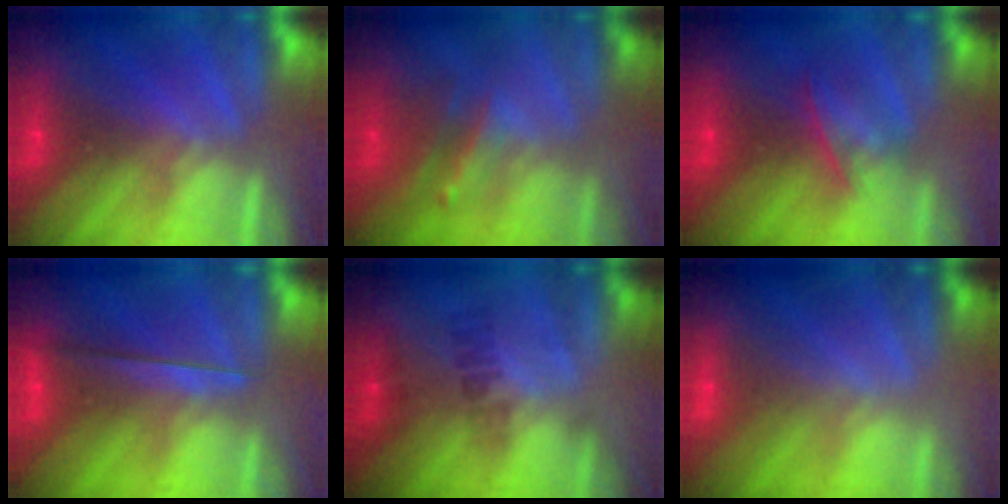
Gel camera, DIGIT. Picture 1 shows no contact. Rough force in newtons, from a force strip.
{"total": 2.5}
{"total": 5.6}
{"total": 2.3}
{"total": 2.3}
{"total": 2.2}